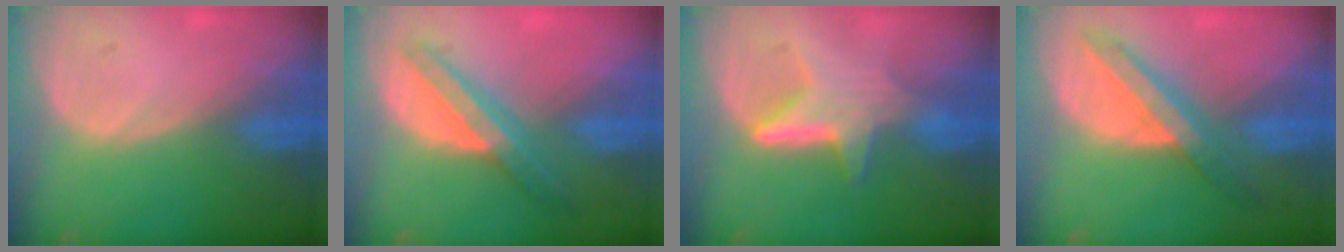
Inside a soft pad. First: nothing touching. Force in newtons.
{"total": 7.1, "press": 6.0, "slide": 3.7}
{"total": 6.4, "press": 6.0, "slide": 2.2}
{"total": 6.4, "press": 6.4, "slide": 0.7}